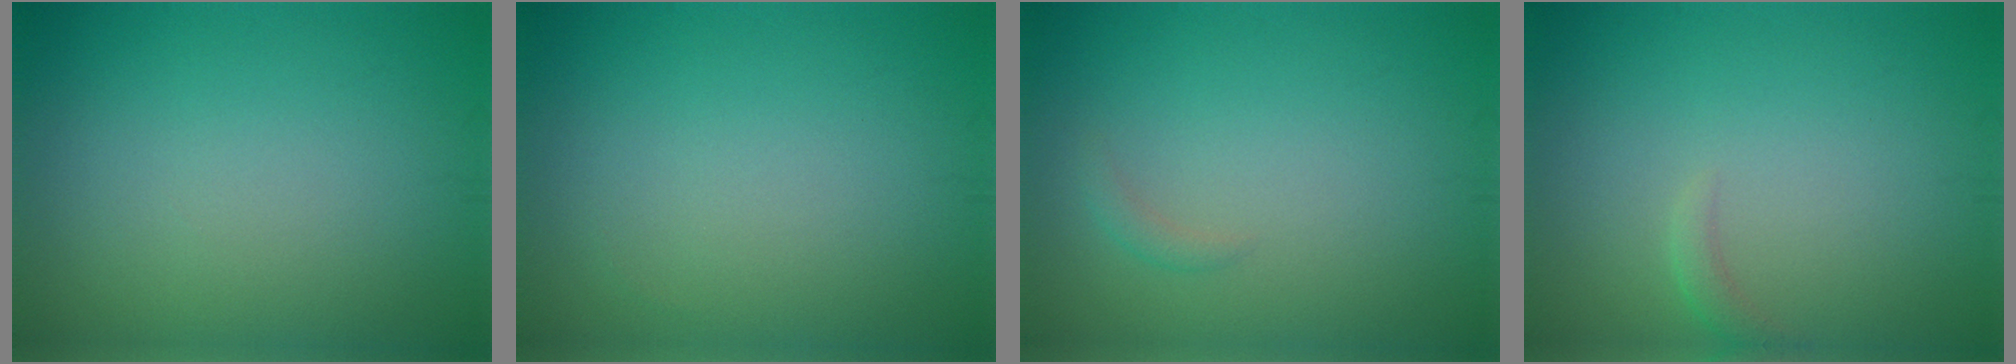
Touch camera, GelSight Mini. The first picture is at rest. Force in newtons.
{"total": 0.0}
{"total": 0.8, "press": 0.8, "slide": 0.1}
{"total": 1.0, "press": 0.9, "slide": 0.2}